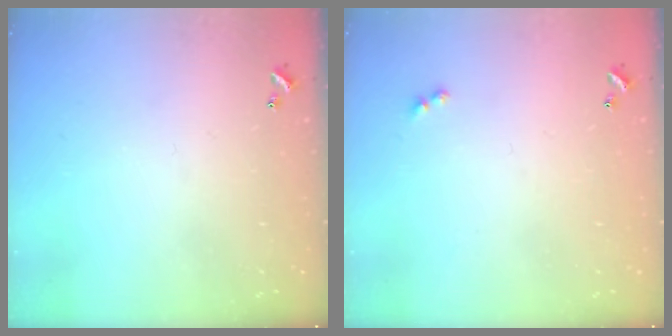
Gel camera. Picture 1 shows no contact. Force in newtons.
{"total": 2.5, "press": 2.4, "slide": 0.5}